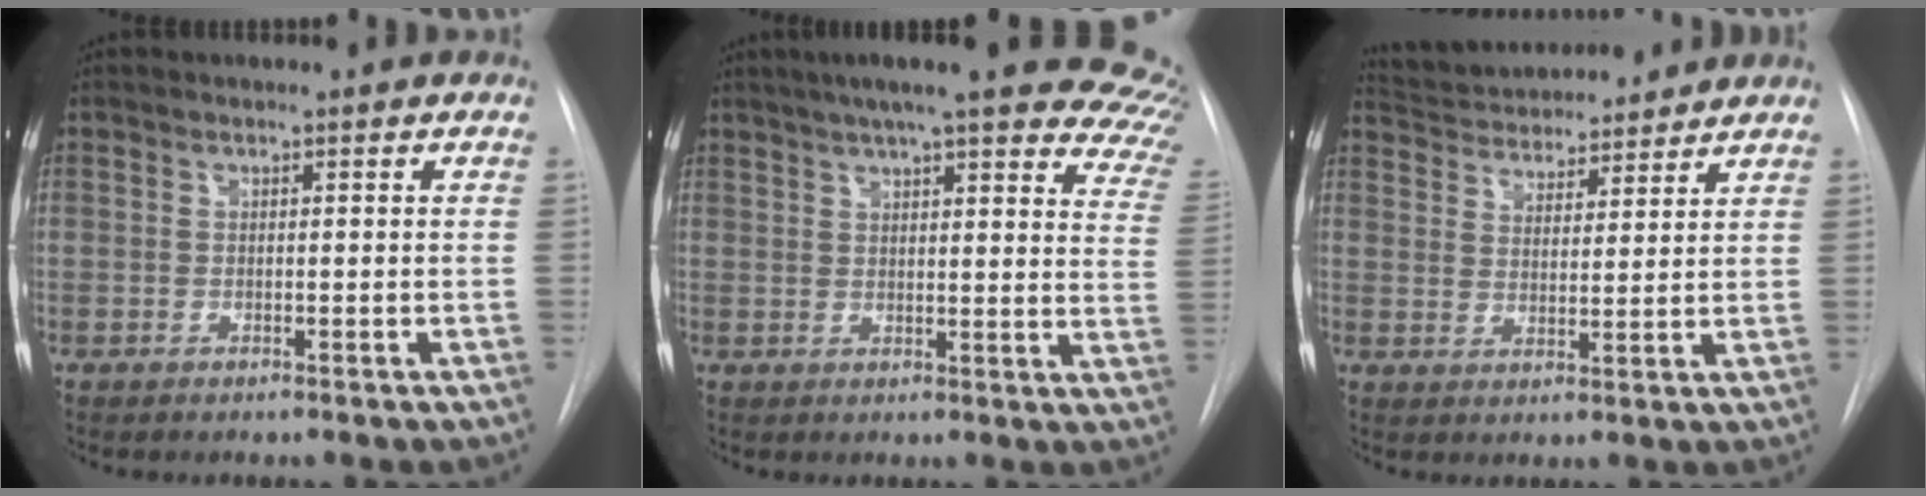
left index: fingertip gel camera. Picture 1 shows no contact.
{"total": 25.8, "force": [21.2, 4.0, 14.1], "torque": [-0.163, -0.043, 0.232]}
{"total": 13.7, "force": [12.9, 2.9, 3.7], "torque": [-0.062, 0.023, 0.200]}